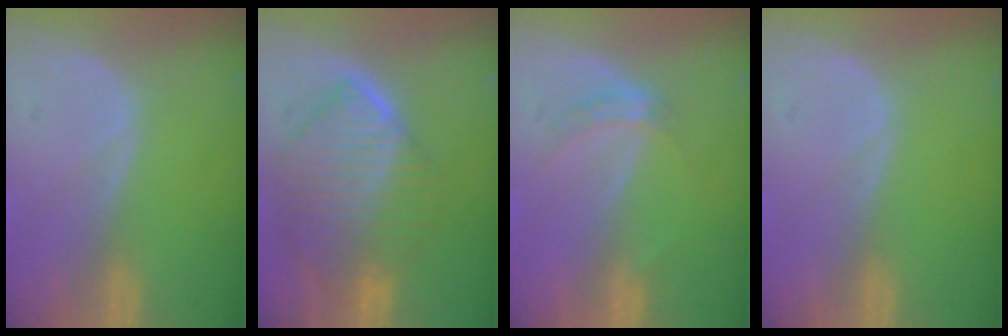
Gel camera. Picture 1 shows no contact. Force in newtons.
{"total": 10.2, "press": 10.1, "slide": 1.1}
{"total": 2.8, "press": 2.5, "slide": 1.3}
{"total": 0.0}